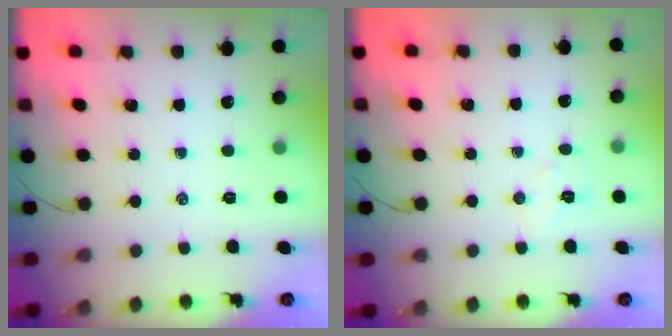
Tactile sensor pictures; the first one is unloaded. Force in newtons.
{"total": 4.8, "press": 4.7, "slide": 0.9}